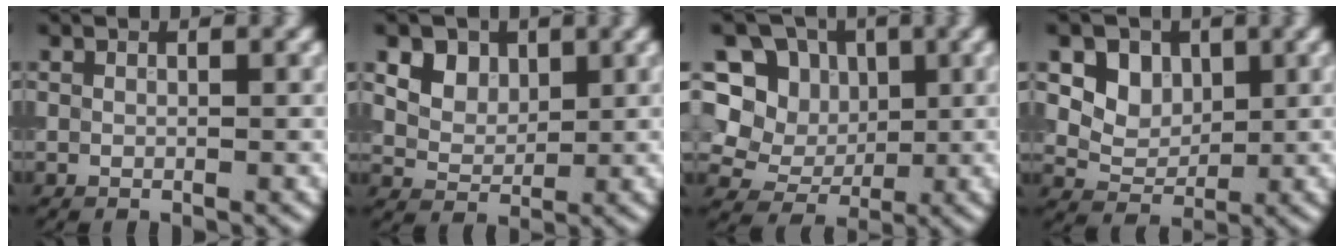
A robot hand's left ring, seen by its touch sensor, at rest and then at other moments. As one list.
[{"total": 6.2, "force": [3.5, 4.4, 2.6], "torque": [-0.058, 0.016, 0.055]}, {"total": 10.6, "force": [3.7, 8.9, 4.4], "torque": [-0.094, 0.025, 0.051]}, {"total": 4.2, "force": [1.9, 3.3, 1.8], "torque": [-0.046, -0.015, 0.050]}]